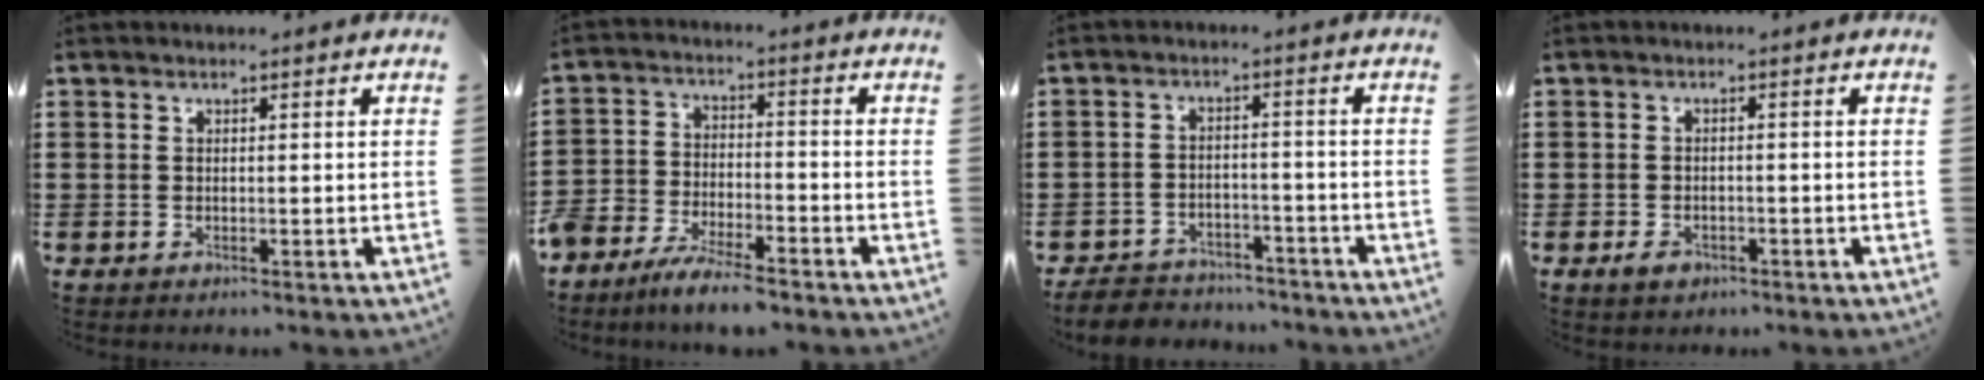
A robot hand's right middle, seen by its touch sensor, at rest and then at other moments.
{"total": 6.0, "force": [-5.8, 0.6, 1.3], "torque": [-0.041, 0.002, -0.117]}
{"total": 5.0, "force": [-4.9, 1.0, 0.5], "torque": [-0.019, 0.007, -0.102]}
{"total": 1.7, "force": [-1.2, 1.0, 0.8], "torque": [-0.018, -0.001, -0.024]}